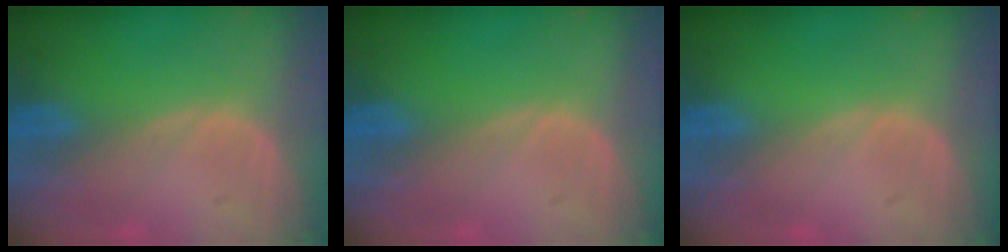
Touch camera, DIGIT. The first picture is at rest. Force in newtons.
{"total": 0.0}
{"total": 0.0}